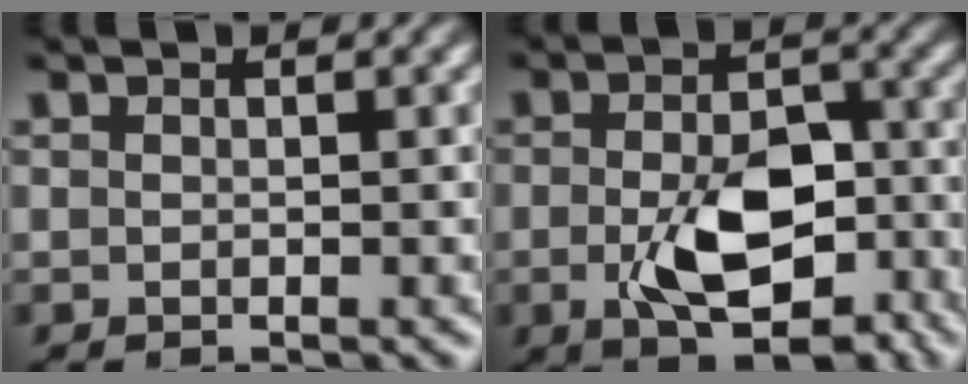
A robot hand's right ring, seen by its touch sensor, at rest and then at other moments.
{"total": 7.4, "force": [-2.2, 4.0, 5.8], "torque": [-0.106, -0.029, -0.027]}